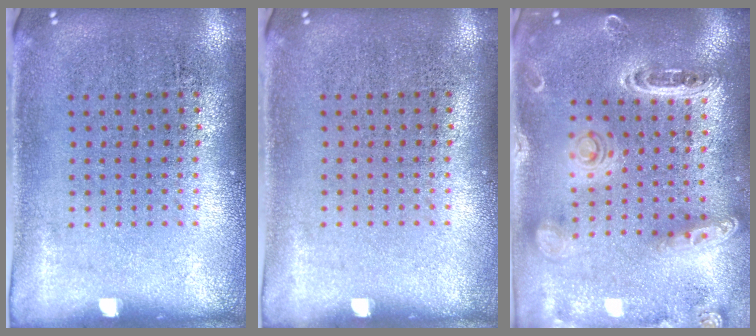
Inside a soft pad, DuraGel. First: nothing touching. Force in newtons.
{"total": 0.0}
{"total": 1.7, "press": 1.7, "slide": 0.3}